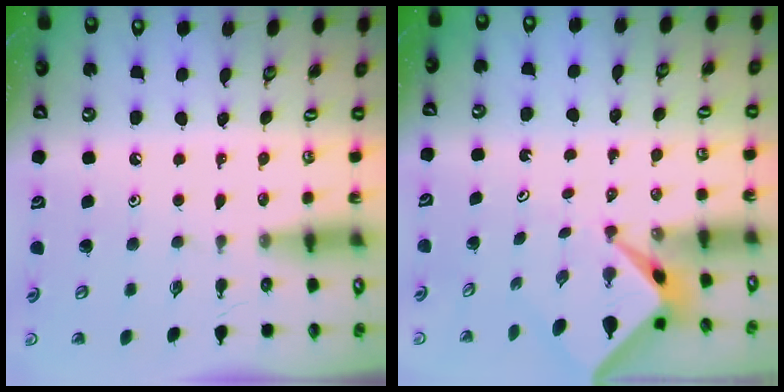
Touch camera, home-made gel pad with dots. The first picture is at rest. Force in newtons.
{"total": 2.5, "press": 2.5, "slide": 0.2}